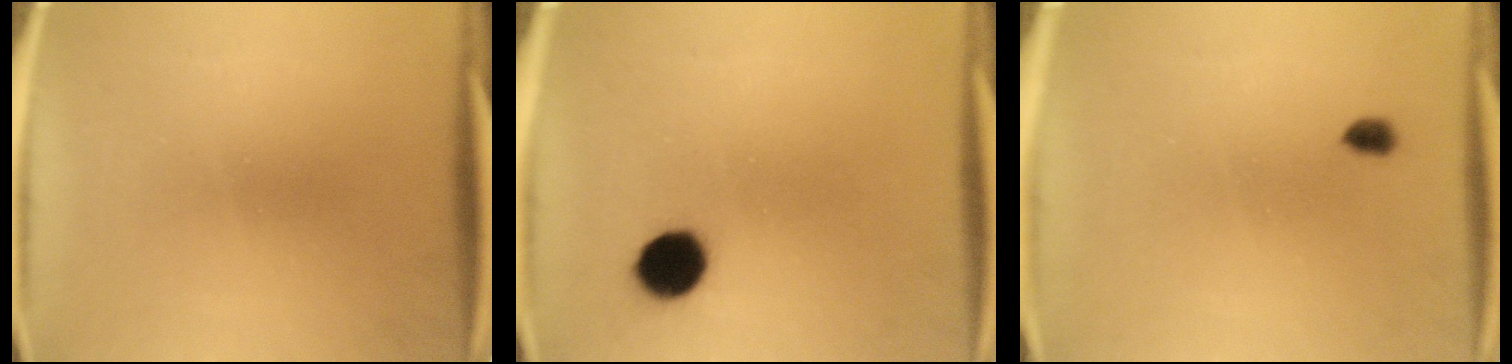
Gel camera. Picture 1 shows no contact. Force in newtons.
{"total": 7.4}
{"total": 2.1}